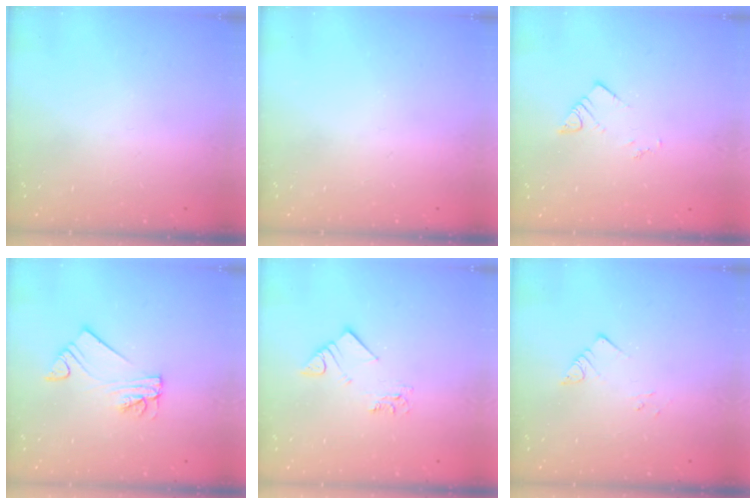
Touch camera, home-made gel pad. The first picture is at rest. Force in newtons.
{"total": 0.0}
{"total": 3.6, "press": 3.6, "slide": 0.1}
{"total": 4.5, "press": 4.5, "slide": 0.3}
{"total": 3.4, "press": 3.4, "slide": 0.2}
{"total": 2.9, "press": 2.9, "slide": 0.4}